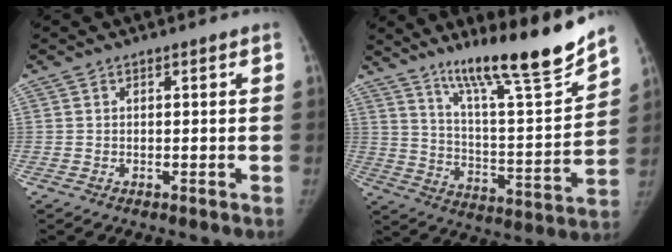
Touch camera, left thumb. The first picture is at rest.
{"total": 20.1, "force": [15.5, 1.6, 12.6], "torque": [-0.167, -0.093, 0.261]}